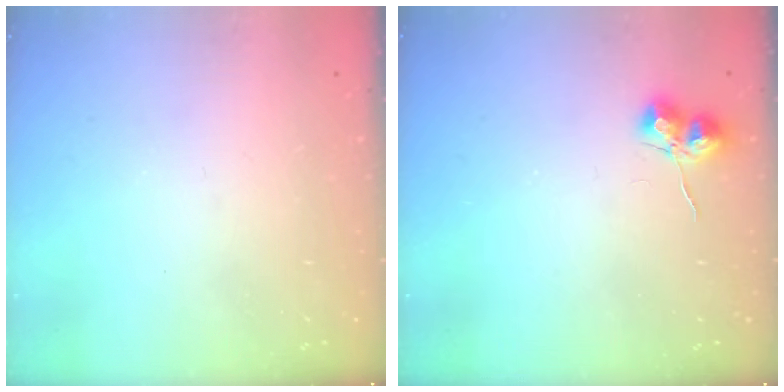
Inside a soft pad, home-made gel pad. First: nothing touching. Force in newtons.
{"total": 7.3, "press": 7.2, "slide": 1.2}